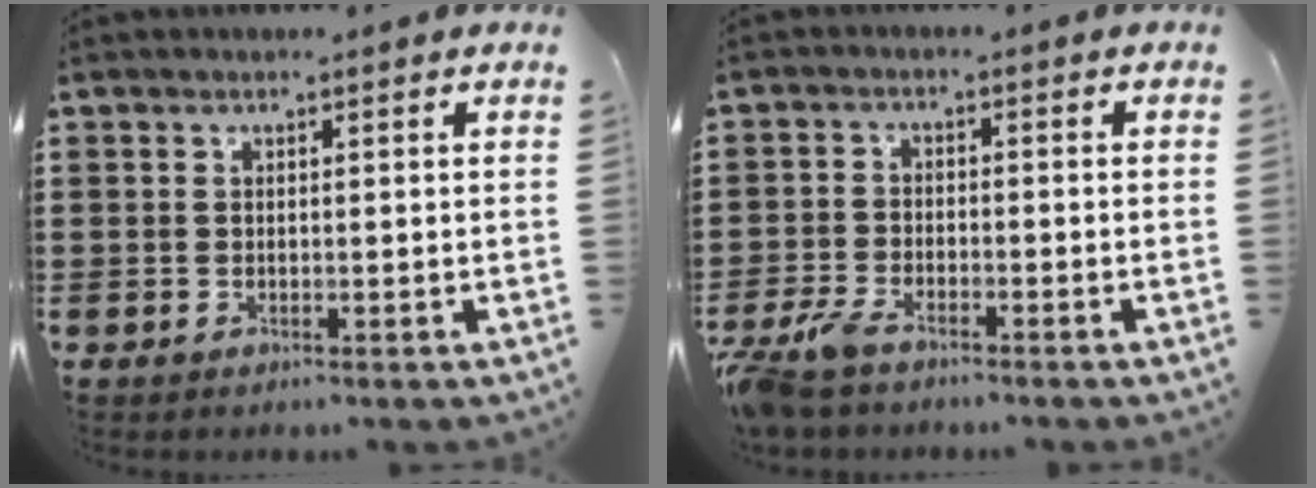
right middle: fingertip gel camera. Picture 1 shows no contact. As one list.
[{"total": 4.2, "force": [-3.6, 1.1, 2.0], "torque": [-0.067, -0.008, -0.079]}]